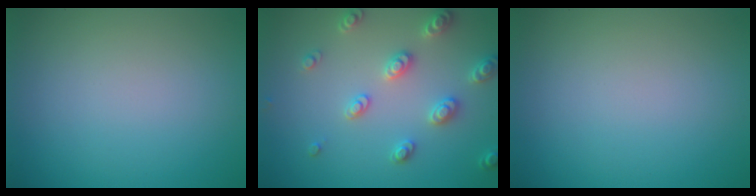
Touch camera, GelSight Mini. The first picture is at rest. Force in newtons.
{"total": 3.4, "press": 3.2, "slide": 1.0}
{"total": 0.0}